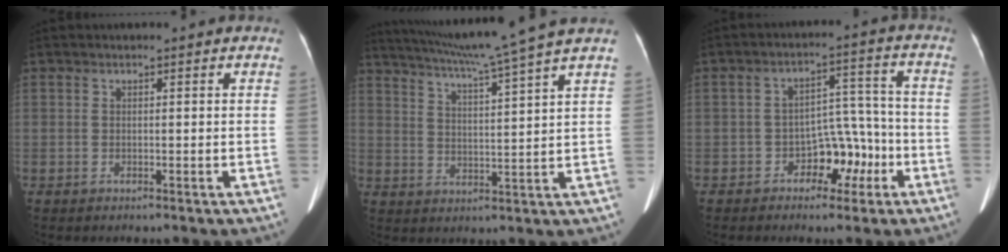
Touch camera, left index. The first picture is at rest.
{"total": 13.4, "force": [11.3, -2.9, 6.6], "torque": [-0.118, -0.015, 0.167]}
{"total": 6.9, "force": [-3.4, 4.1, 4.4], "torque": [-0.063, 0.033, -0.051]}